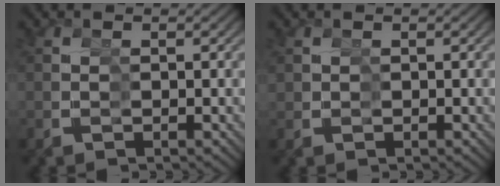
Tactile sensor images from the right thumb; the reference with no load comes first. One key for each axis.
{"total": 1.0, "fx": 0.7, "fy": 0.7, "fz": 0.1, "tx": -0.006, "ty": -0.001, "tz": 0.016}